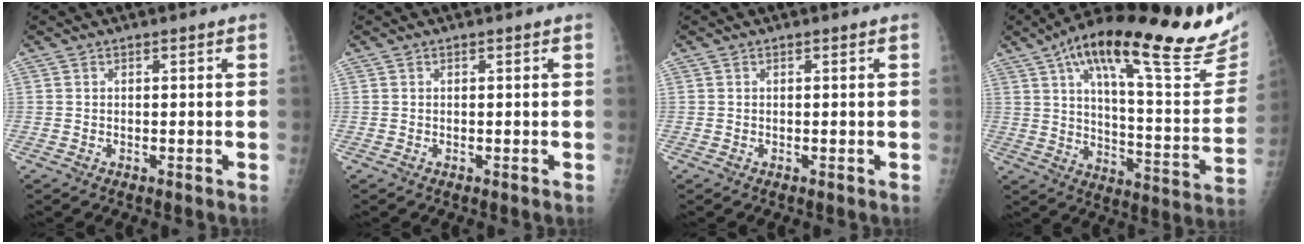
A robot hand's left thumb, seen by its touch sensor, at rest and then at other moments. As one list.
[{"total": 0.0}, {"total": 0.0}, {"total": 30.6, "force": [19.6, 7.9, 22.1], "torque": [-0.300, -0.058, 0.284]}]